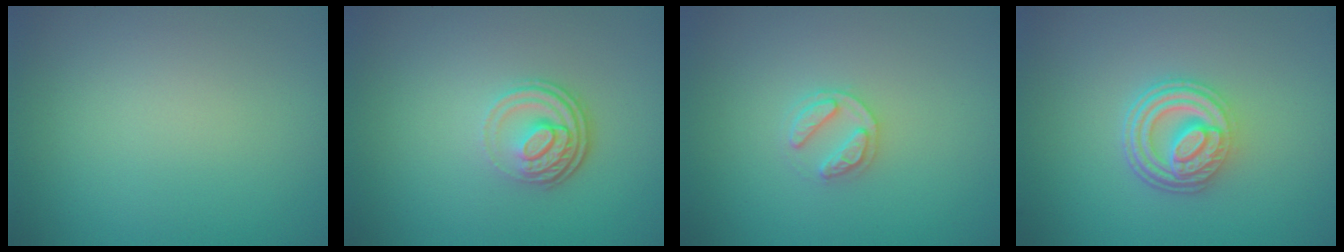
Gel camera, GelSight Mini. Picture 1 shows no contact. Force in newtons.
{"total": 3.8, "press": 2.6, "slide": 2.7}
{"total": 2.0, "press": 2.0, "slide": 0.3}
{"total": 4.8, "press": 3.6, "slide": 3.1}